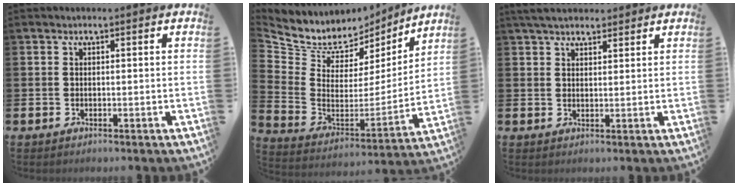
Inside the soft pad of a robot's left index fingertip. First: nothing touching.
{"total": 7.9, "force": [6.9, 3.7, 0.6], "torque": [-0.067, -0.051, 0.123]}
{"total": 4.1, "force": [3.7, 1.3, 1.2], "torque": [-0.030, -0.007, 0.069]}